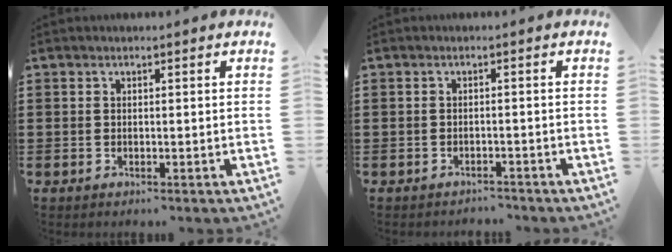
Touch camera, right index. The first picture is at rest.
{"total": 1.4, "force": [-1.4, 0.1, -0.1], "torque": [-0.003, 0.001, -0.031]}